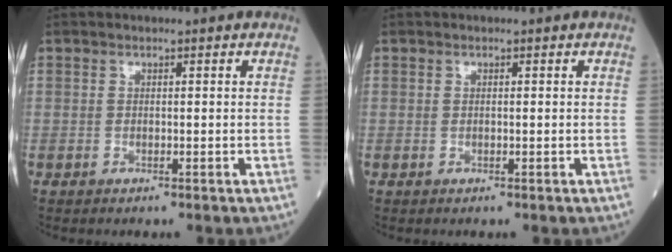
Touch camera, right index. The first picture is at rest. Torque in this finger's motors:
{"motor_torque": [-0.12, 0.00, 0.04, 0.02]}